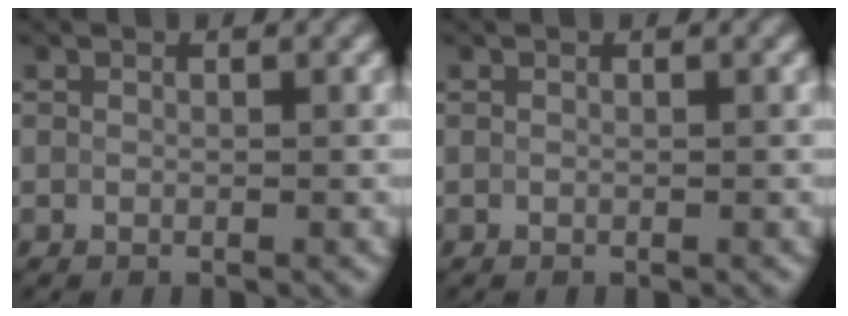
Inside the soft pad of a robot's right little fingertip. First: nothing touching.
{"total": 0.0}